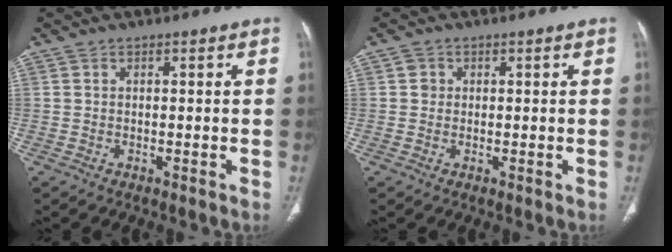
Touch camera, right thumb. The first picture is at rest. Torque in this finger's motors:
{"motor_torque": [0.01, -0.07, 0.09, 0.48, -0.02]}